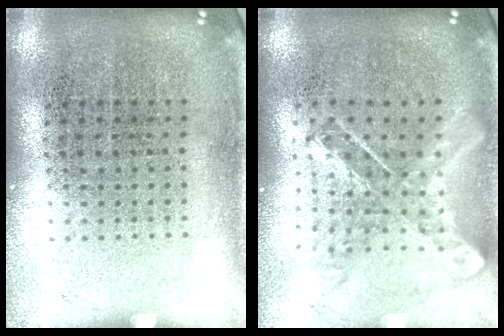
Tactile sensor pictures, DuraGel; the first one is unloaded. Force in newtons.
{"total": 0.9, "press": 0.9, "slide": 0.1}